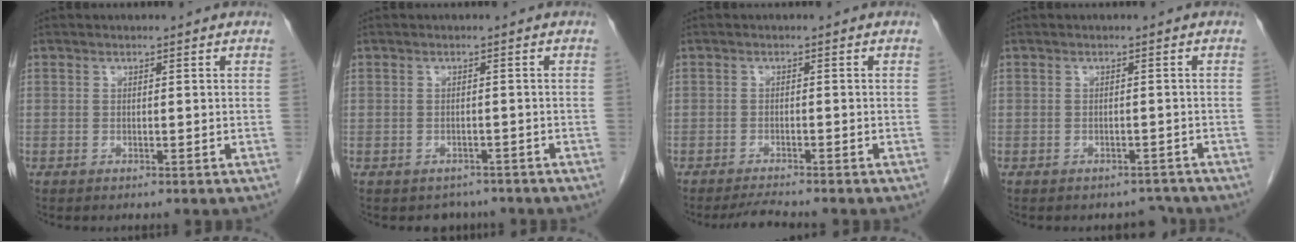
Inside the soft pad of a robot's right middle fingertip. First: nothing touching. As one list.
[{"total": 2.9, "force": [-2.4, 1.7, 0.0], "torque": [-0.002, 0.006, -0.032]}, {"total": 2.5, "force": [-2.4, -0.5, 0.6], "torque": [-0.017, -0.014, -0.042]}, {"total": 2.6, "force": [-2.3, 1.2, -0.3], "torque": [0.009, 0.006, -0.030]}]